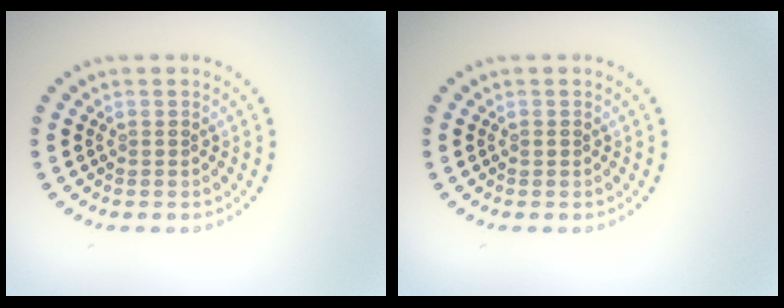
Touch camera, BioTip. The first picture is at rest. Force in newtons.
{"total": 0.7, "press": 0.7, "slide": 0.0}